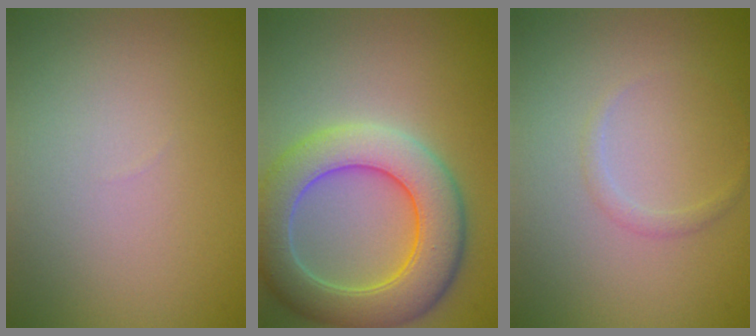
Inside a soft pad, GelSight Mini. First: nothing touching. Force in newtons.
{"total": 7.8, "press": 7.8, "slide": 0.5}
{"total": 1.0, "press": 1.0, "slide": 0.1}